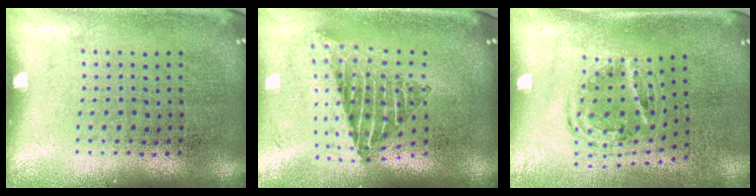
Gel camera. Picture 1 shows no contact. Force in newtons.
{"total": 2.3, "press": 1.6, "slide": 1.6}
{"total": 1.1, "press": 1.0, "slide": 0.3}